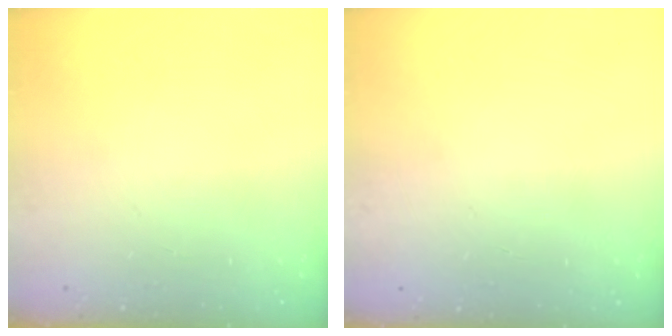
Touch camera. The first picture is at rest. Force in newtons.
{"total": 0.0}